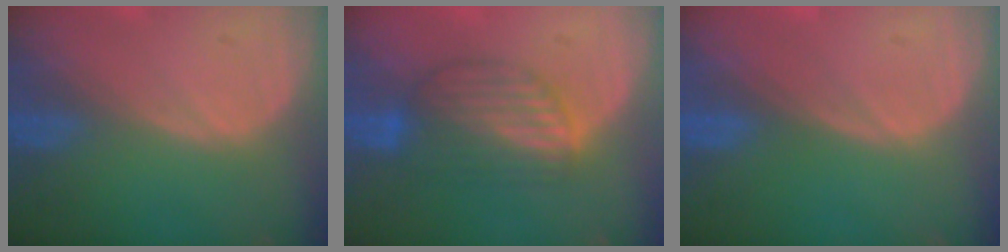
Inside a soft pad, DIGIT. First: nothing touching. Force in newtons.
{"total": 6.4, "press": 6.3, "slide": 0.7}
{"total": 0.0}